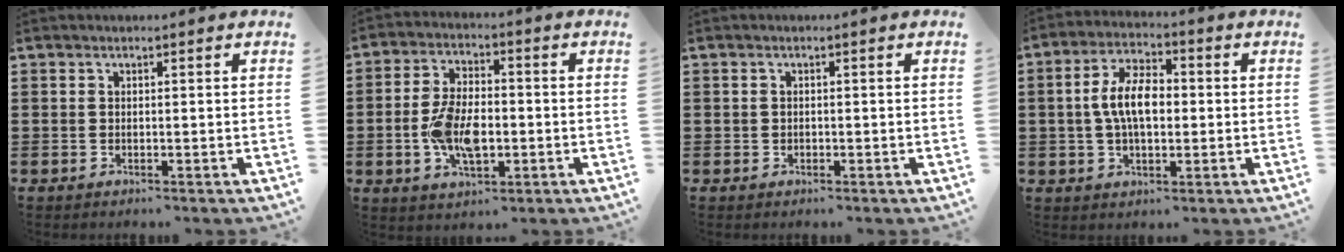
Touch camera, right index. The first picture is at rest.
{"total": 8.6, "force": [-1.7, 4.5, 7.1], "torque": [-0.156, 0.003, -0.034]}
{"total": 0.6, "force": [0.1, 0.6, 0.1], "torque": [-0.003, 0.004, 0.002]}
{"total": 7.7, "force": [0.1, 3.9, 6.7], "torque": [-0.140, 0.011, -0.003]}